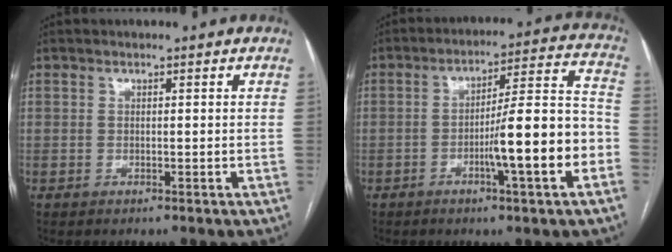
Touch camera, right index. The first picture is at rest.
{"total": 13.2, "force": [-4.5, 0.4, 12.4], "torque": [-0.184, 0.017, -0.066]}